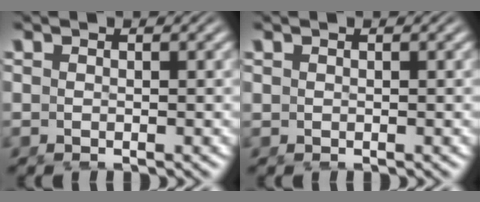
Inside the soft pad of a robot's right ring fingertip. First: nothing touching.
{"total": 0.0}